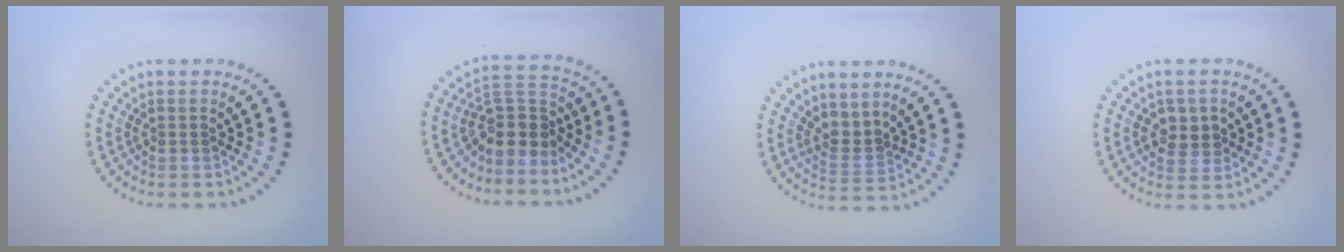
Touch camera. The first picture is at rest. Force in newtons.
{"total": 4.1, "press": 3.6, "slide": 2.0}
{"total": 2.1, "press": 1.6, "slide": 1.3}
{"total": 2.8, "press": 2.8, "slide": 0.4}